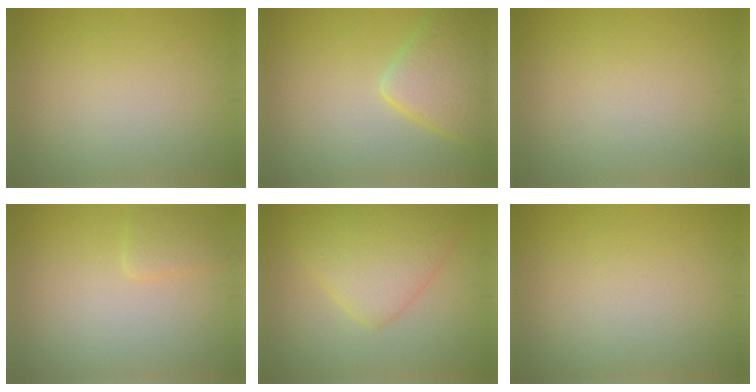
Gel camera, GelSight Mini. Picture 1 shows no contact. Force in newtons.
{"total": 5.3, "press": 5.3, "slide": 0.2}
{"total": 0.0}
{"total": 1.4, "press": 1.4, "slide": 0.1}
{"total": 5.3, "press": 5.3, "slide": 0.2}
{"total": 0.0}